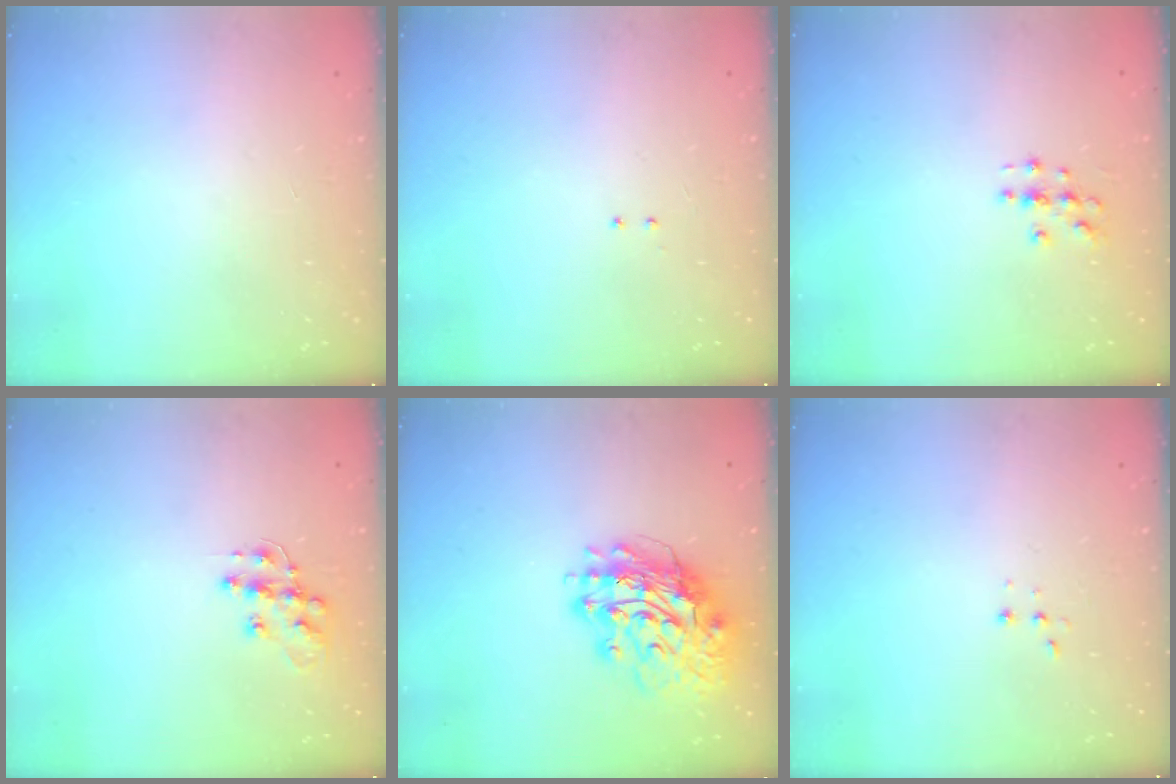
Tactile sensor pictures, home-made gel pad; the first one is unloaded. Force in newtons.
{"total": 2.0, "press": 2.0, "slide": 0.4}
{"total": 3.0, "press": 3.0, "slide": 0.3}
{"total": 10.7, "press": 10.7, "slide": 0.7}
{"total": 16.2, "press": 16.1, "slide": 2.1}
{"total": 2.7, "press": 2.7, "slide": 0.5}